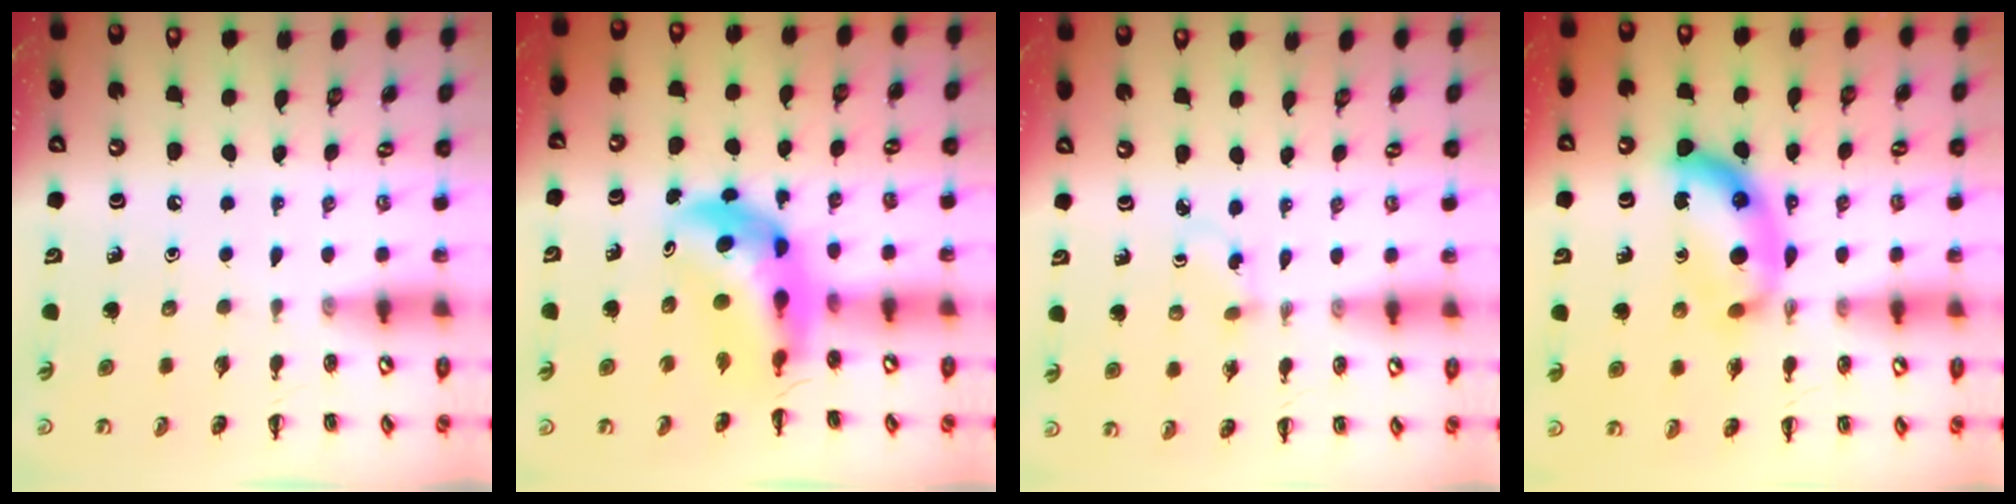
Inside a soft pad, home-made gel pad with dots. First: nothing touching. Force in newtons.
{"total": 7.2, "press": 6.8, "slide": 2.3}
{"total": 1.9, "press": 1.6, "slide": 0.9}
{"total": 12.0, "press": 12.0, "slide": 0.3}